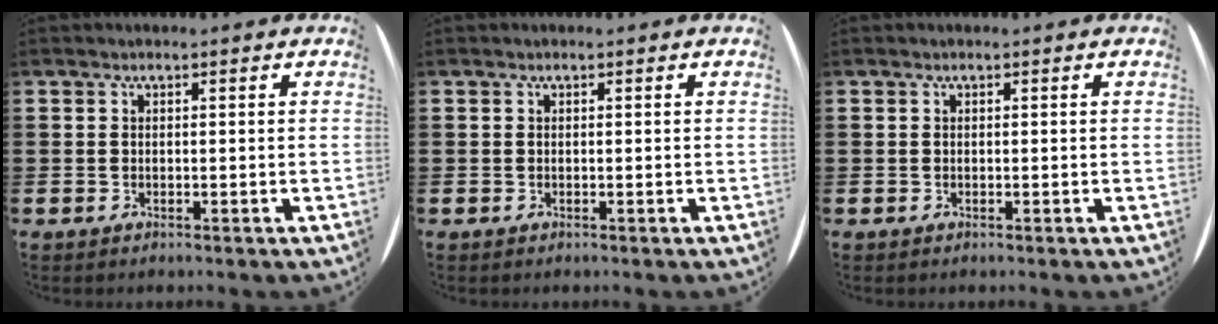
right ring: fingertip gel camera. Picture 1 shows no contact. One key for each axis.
{"total": 0.0}
{"total": 0.0}